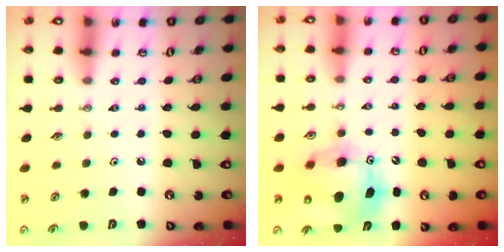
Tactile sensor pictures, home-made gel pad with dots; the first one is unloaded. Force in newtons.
{"total": 12.4, "press": 12.2, "slide": 2.4}